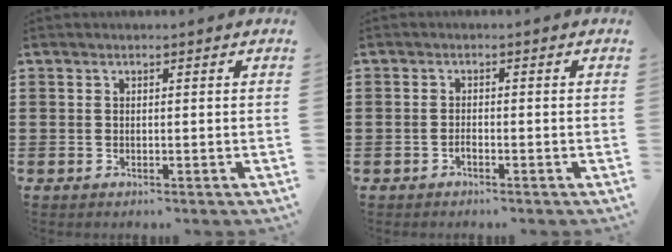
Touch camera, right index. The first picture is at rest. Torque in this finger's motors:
{"motor_torque": [1.07, 1.07, 0.05, -0.01]}